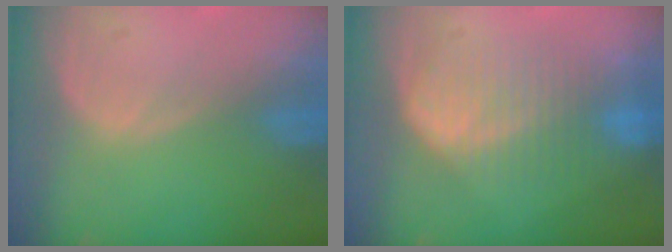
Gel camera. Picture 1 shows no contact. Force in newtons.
{"total": 7.5, "press": 7.5, "slide": 0.2}